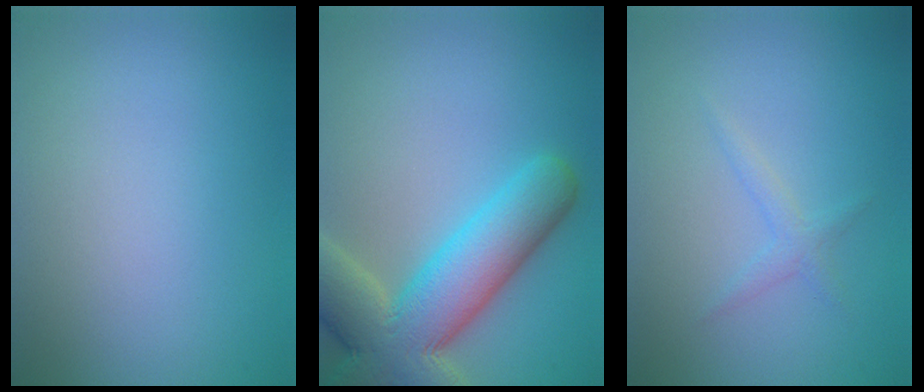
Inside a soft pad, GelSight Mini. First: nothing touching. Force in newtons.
{"total": 10.7, "press": 10.7, "slide": 1.0}
{"total": 1.2, "press": 1.2, "slide": 0.0}